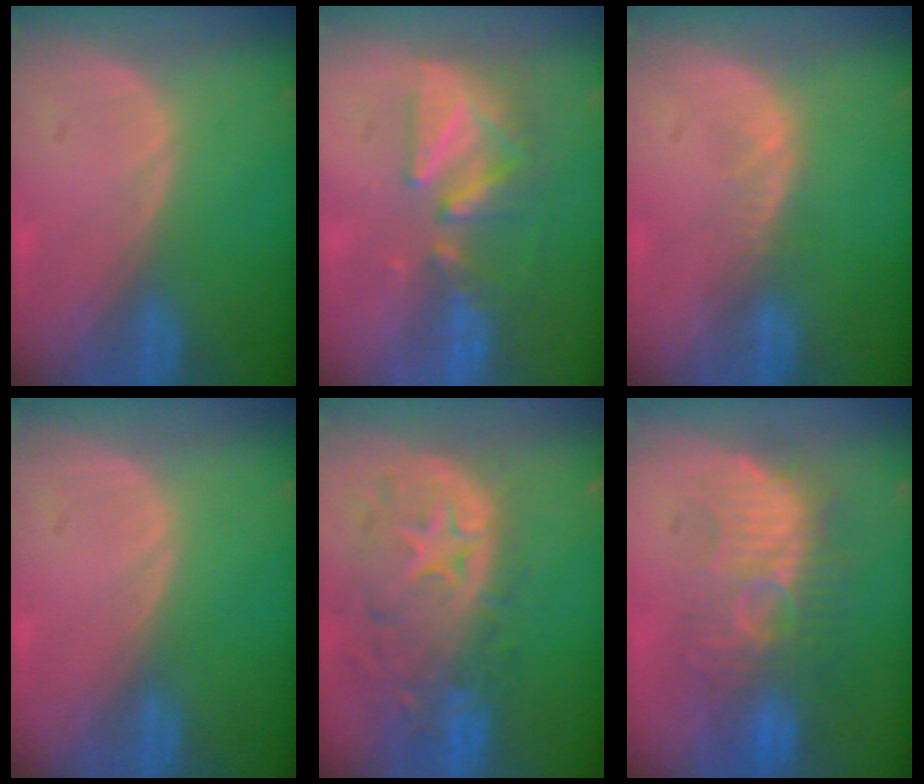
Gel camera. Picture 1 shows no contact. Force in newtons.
{"total": 8.6, "press": 7.7, "slide": 4.0}
{"total": 1.5, "press": 1.5, "slide": 0.2}
{"total": 0.0}
{"total": 12.4, "press": 10.5, "slide": 6.7}
{"total": 9.7, "press": 9.6, "slide": 1.4}